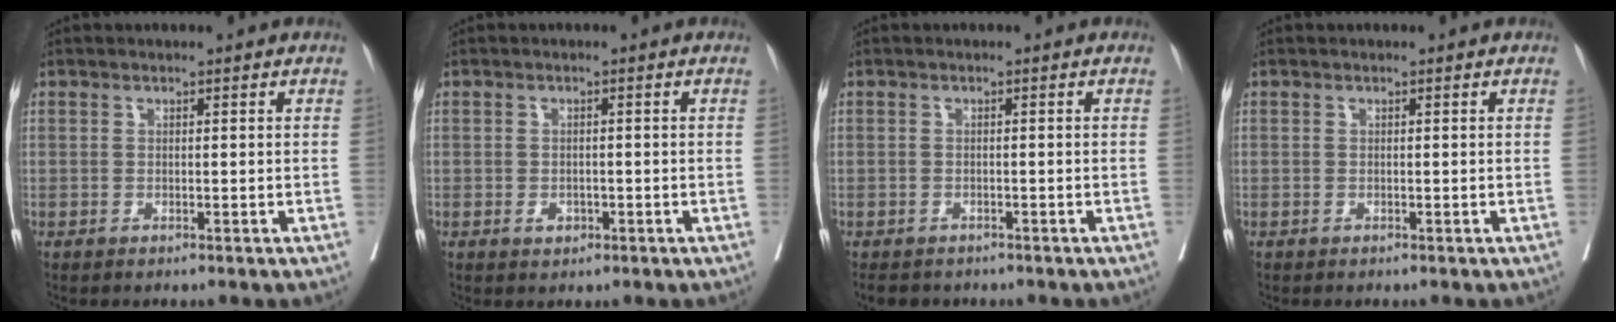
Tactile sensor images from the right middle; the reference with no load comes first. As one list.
[{"total": 1.7, "force": [-0.7, 1.2, 1.0], "torque": [-0.012, 0.003, -0.006]}, {"total": 4.7, "force": [-4.0, 2.2, 1.3], "torque": [-0.021, -0.004, -0.053]}, {"total": 0.0}]